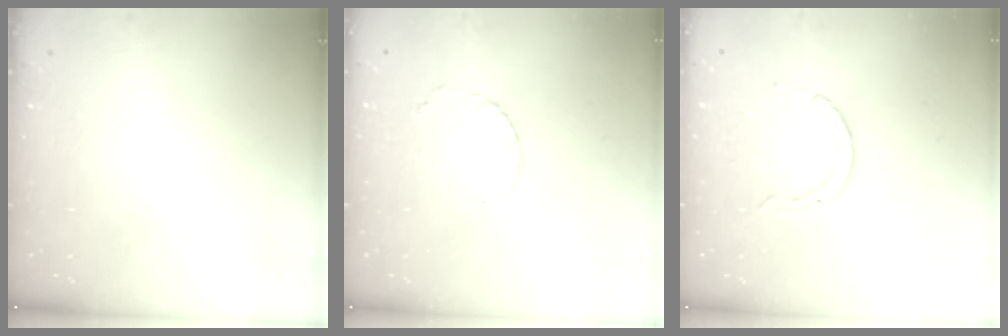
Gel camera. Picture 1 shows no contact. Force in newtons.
{"total": 3.2, "press": 3.2, "slide": 0.4}
{"total": 2.0, "press": 2.0, "slide": 0.2}